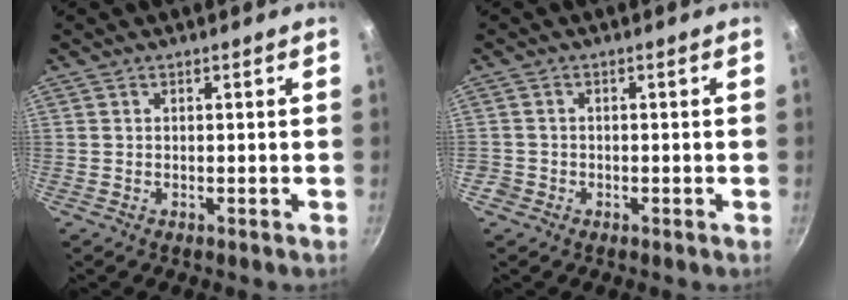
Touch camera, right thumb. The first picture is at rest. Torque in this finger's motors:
{"motor_torque": [0.08, 0.17, -0.29, 0.21, 0.03]}